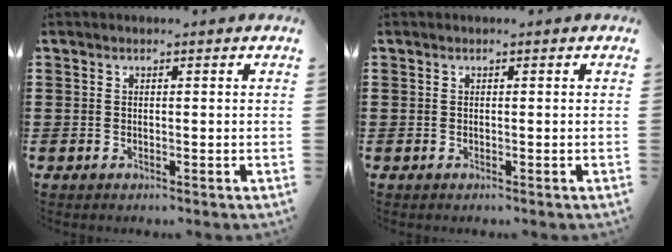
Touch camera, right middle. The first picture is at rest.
{"total": 0.0}